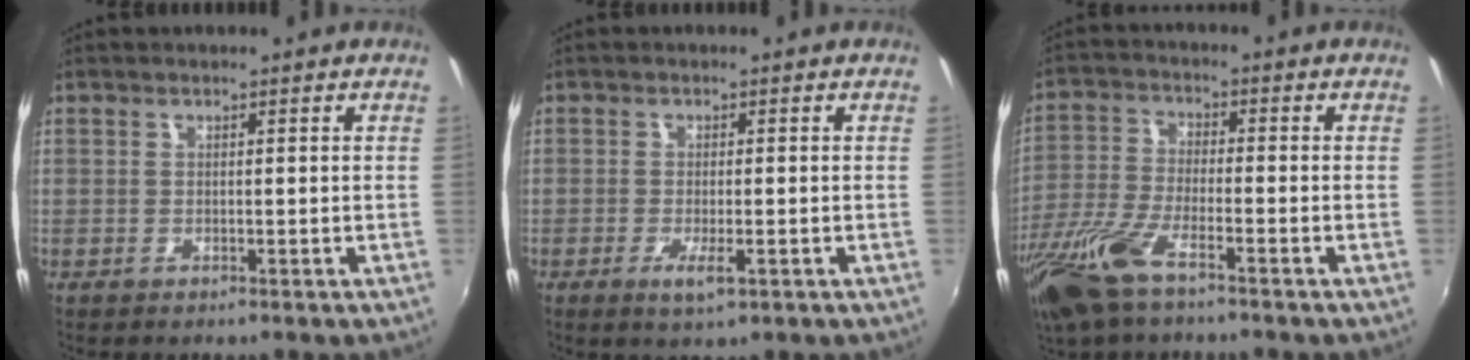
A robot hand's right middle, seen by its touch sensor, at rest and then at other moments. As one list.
[{"total": 3.6, "force": [-1.6, 0.8, 3.1], "torque": [-0.062, -0.010, -0.027]}, {"total": 12.3, "force": [-7.9, 3.4, 8.7], "torque": [-0.201, -0.027, -0.161]}]